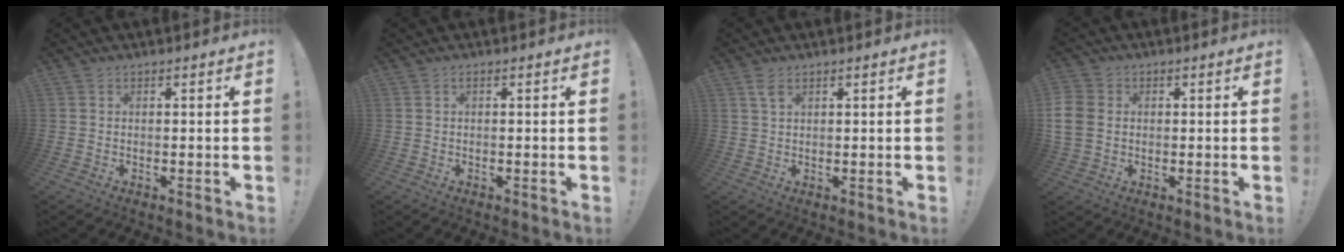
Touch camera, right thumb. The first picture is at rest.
{"total": 0.7, "force": [-0.2, 0.0, 0.6], "torque": [-0.019, 0.003, -0.003]}
{"total": 3.0, "force": [1.6, 1.4, 2.2], "torque": [-0.042, -0.002, 0.028]}
{"total": 7.5, "force": [0.3, 6.2, 4.2], "torque": [-0.090, 0.003, 0.010]}